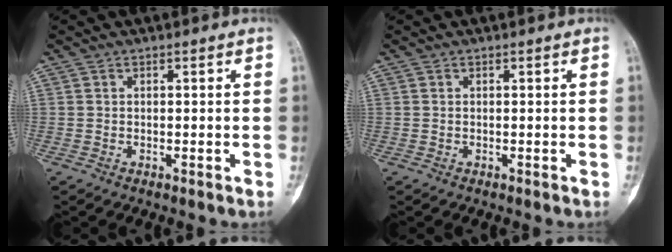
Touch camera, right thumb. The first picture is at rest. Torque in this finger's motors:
{"motor_torque": [0.10, -0.02, -0.05, 0.07, -0.02]}